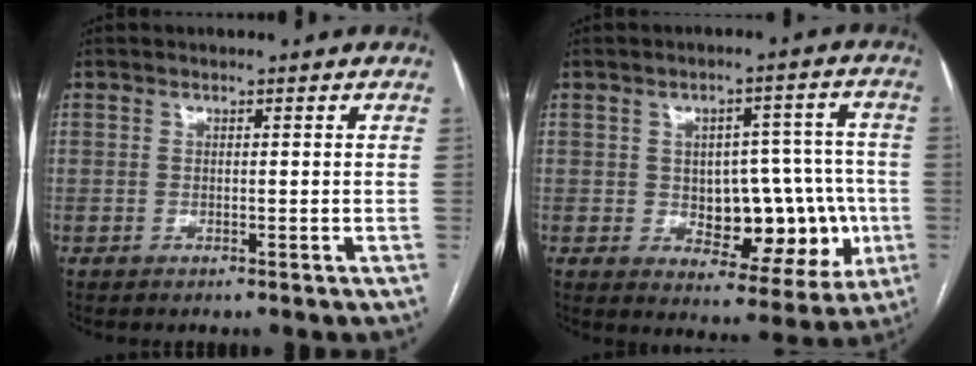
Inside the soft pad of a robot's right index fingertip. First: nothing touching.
{"total": 13.5, "force": [-2.0, 7.4, 11.1], "torque": [-0.127, 0.028, -0.005]}